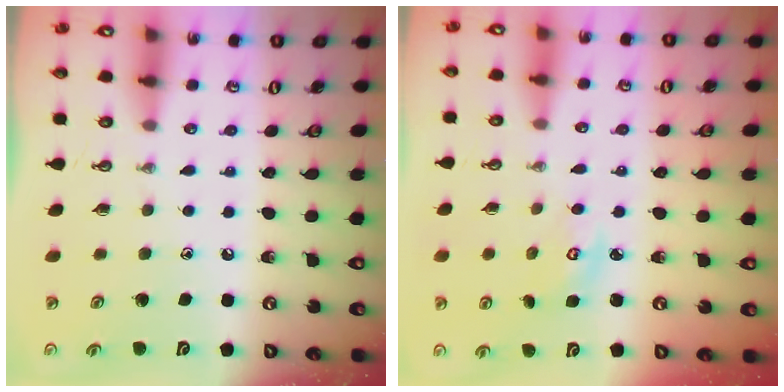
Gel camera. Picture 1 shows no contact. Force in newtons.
{"total": 3.0, "press": 3.0, "slide": 0.2}